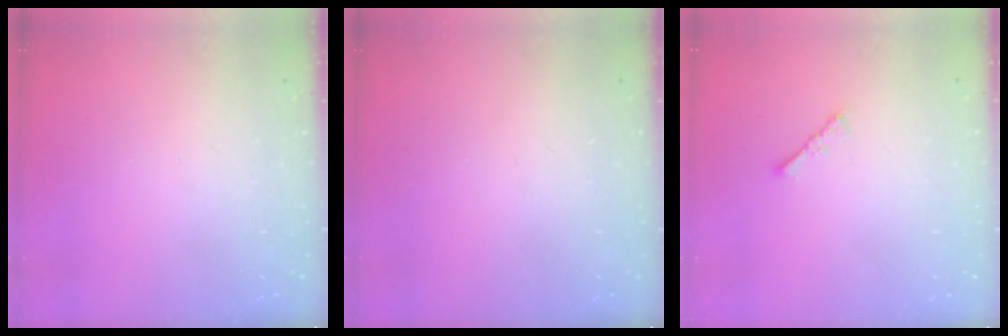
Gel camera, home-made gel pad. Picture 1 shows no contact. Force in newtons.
{"total": 0.0}
{"total": 2.2, "press": 2.1, "slide": 0.5}